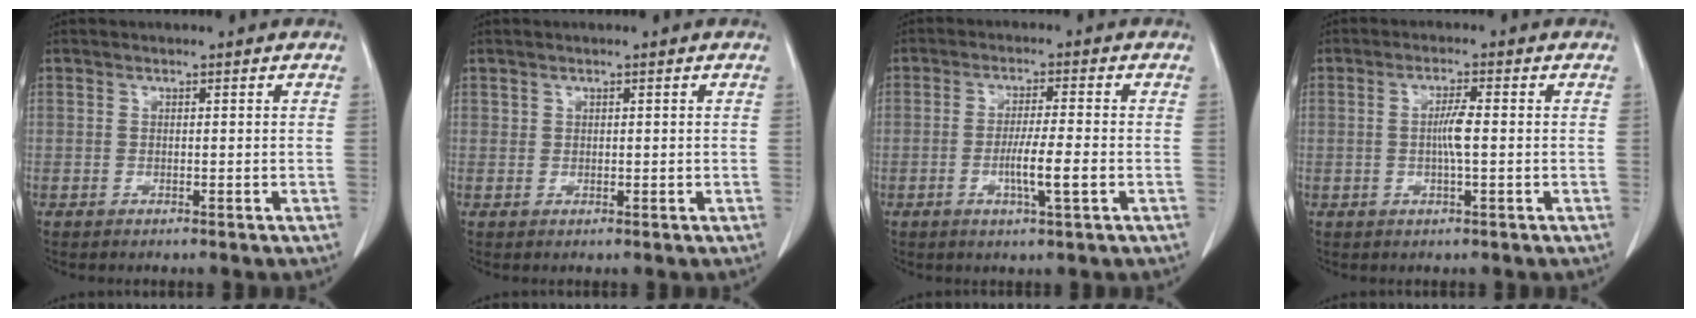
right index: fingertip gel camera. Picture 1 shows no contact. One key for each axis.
{"total": 0.6, "fx": 0.4, "fy": 0.4, "fz": 0.1, "tx": 0.006, "ty": -0.002, "tz": 0.006}
{"total": 5.5, "fx": -1.5, "fy": 0.0, "fz": 5.3, "tx": -0.095, "ty": -0.008, "tz": -0.027}
{"total": 3.4, "fx": -0.2, "fy": 0.1, "fz": 3.4, "tx": -0.063, "ty": 0.000, "tz": -0.004}